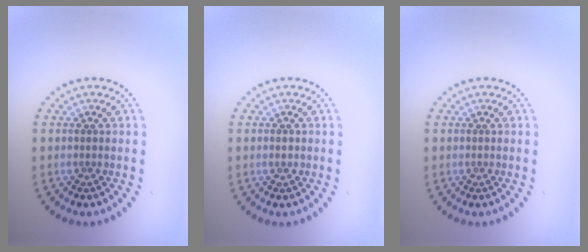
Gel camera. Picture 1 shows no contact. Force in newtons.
{"total": 0.9, "press": 0.8, "slide": 0.2}
{"total": 0.0}